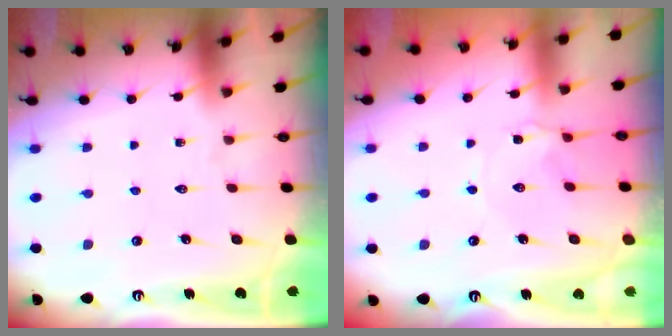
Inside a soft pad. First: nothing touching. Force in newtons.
{"total": 2.7, "press": 2.7, "slide": 0.5}